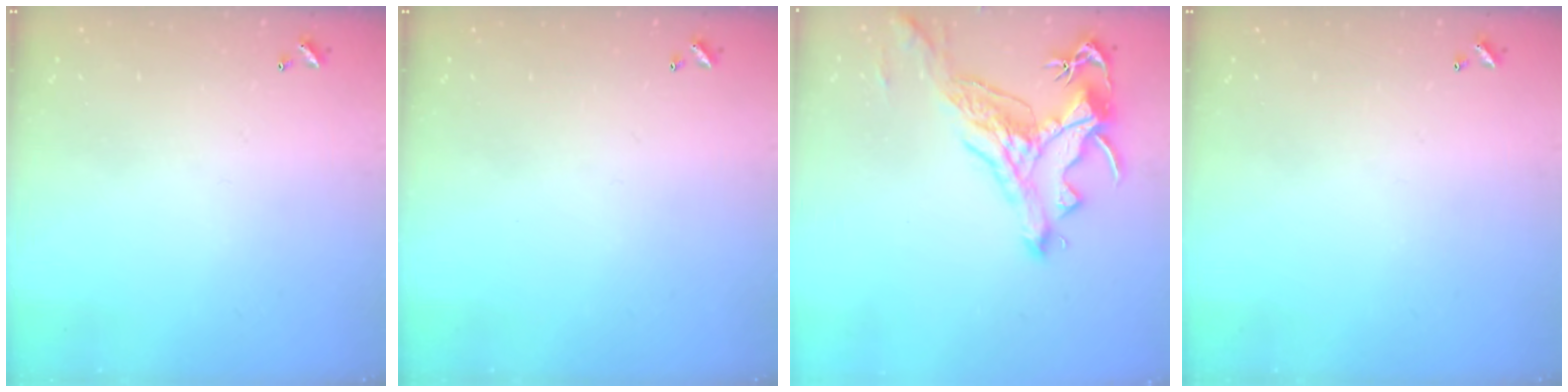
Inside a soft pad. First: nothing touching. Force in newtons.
{"total": 0.0}
{"total": 2.2, "press": 1.7, "slide": 1.3}
{"total": 0.0}